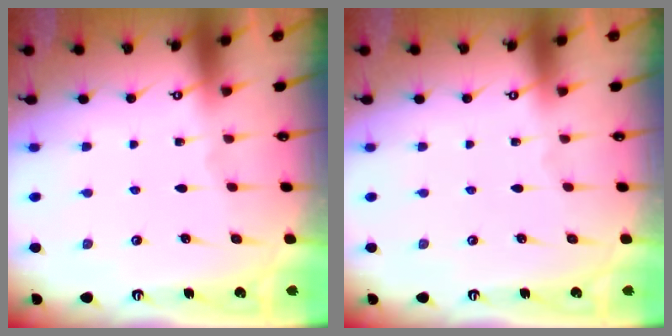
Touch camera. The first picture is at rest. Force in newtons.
{"total": 0.0}